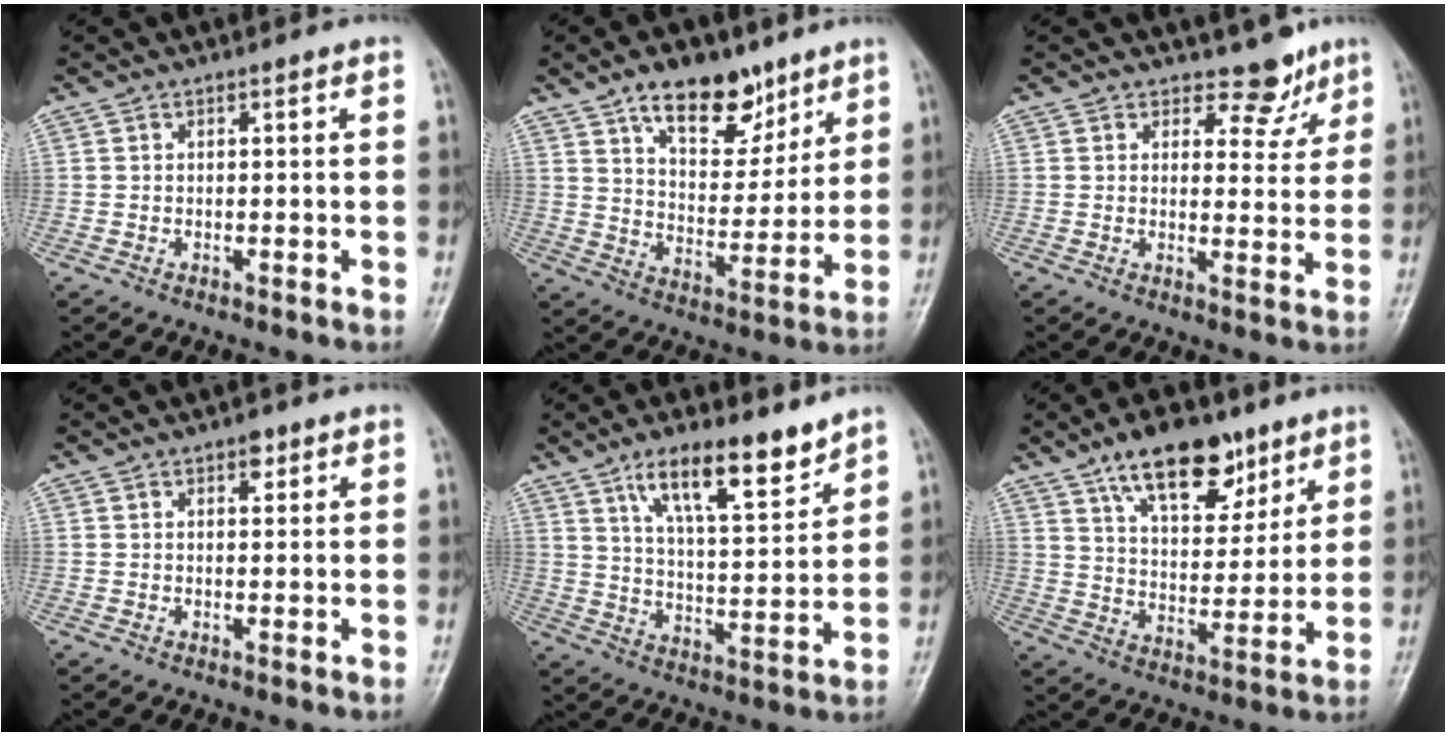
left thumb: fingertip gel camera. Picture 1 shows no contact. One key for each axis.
{"total": 13.6, "fx": 8.8, "fy": 7.1, "fz": 7.5, "tx": -0.072, "ty": -0.056, "tz": 0.148}
{"total": 4.9, "fx": 4.0, "fy": 2.8, "fz": 0.9, "tx": 0.018, "ty": -0.030, "tz": 0.050}
{"total": 2.1, "fx": 1.2, "fy": 1.1, "fz": 1.3, "tx": -0.009, "ty": -0.003, "tz": 0.015}
{"total": 13.1, "fx": 8.9, "fy": 3.8, "fz": 8.8, "tx": -0.124, "ty": -0.054, "tz": 0.157}
{"total": 15.4, "fx": 9.7, "fy": 7.5, "fz": 9.3, "tx": -0.102, "ty": -0.047, "tz": 0.163}